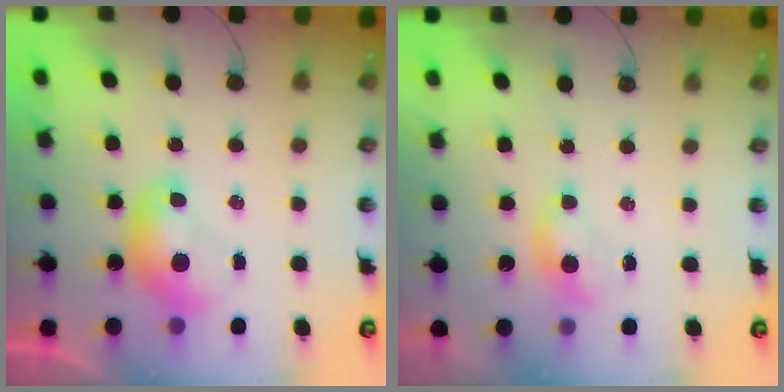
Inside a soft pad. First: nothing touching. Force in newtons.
{"total": 0.6, "press": 0.4, "slide": 0.4}